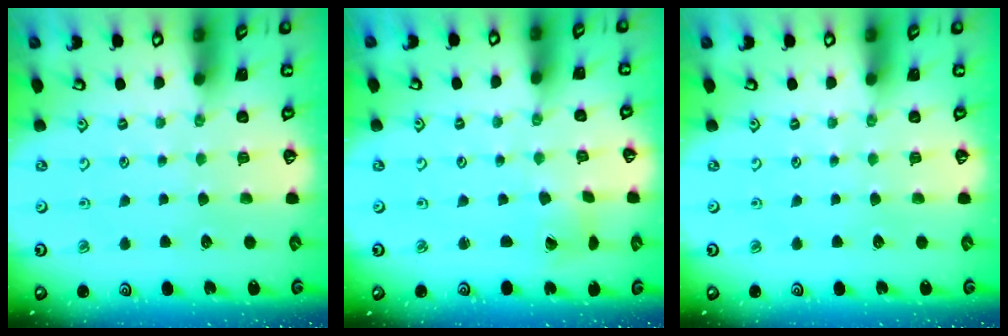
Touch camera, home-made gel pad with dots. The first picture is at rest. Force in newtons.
{"total": 2.0, "press": 2.0, "slide": 0.3}
{"total": 0.0}